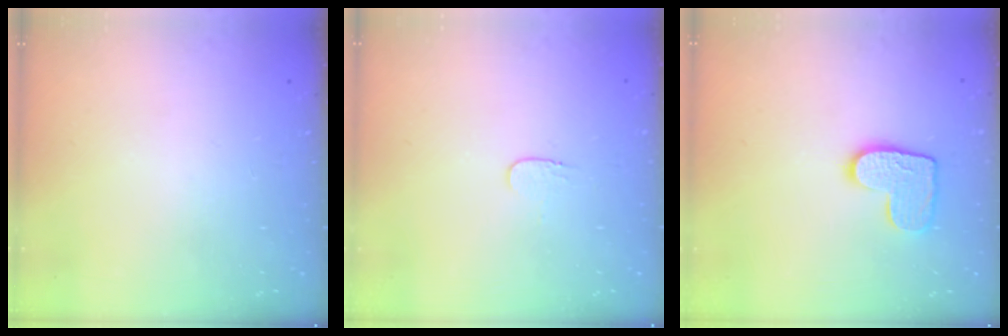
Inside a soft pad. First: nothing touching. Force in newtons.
{"total": 3.5, "press": 3.5, "slide": 0.4}
{"total": 10.3, "press": 10.2, "slide": 0.6}